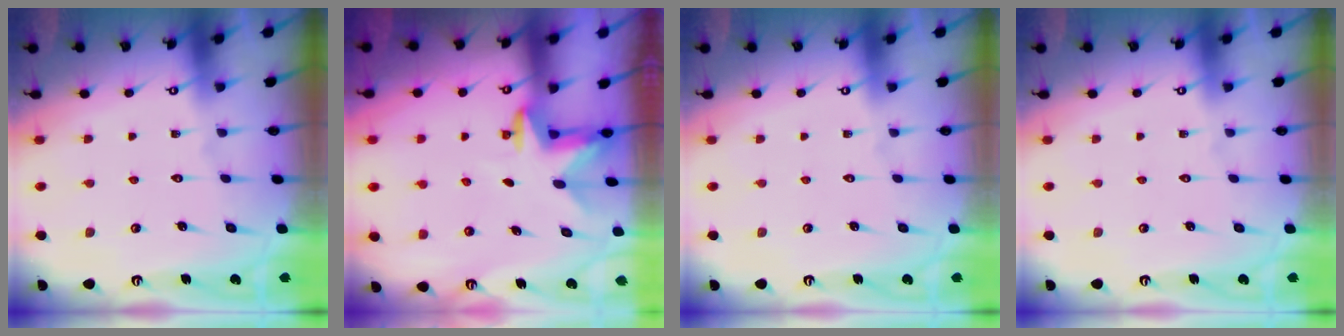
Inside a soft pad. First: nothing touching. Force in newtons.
{"total": 3.0, "press": 2.9, "slide": 0.7}
{"total": 0.0}
{"total": 0.0}